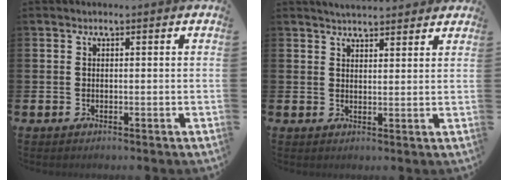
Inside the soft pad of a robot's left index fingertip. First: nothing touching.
{"total": 3.5, "force": [3.4, 0.5, 0.3], "torque": [-0.003, -0.017, 0.061]}